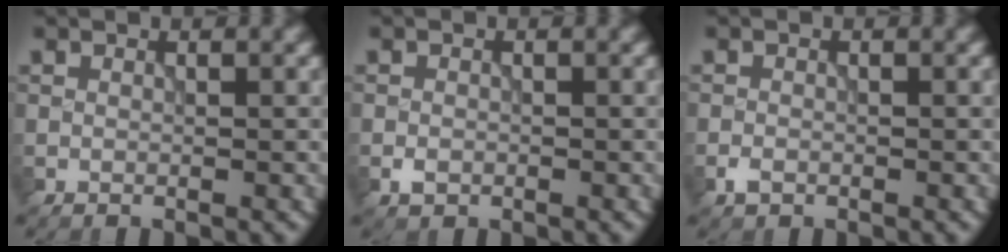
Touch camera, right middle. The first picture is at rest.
{"total": 1.1, "force": [-0.5, 0.9, 0.5], "torque": [-0.008, -0.002, -0.011]}
{"total": 1.0, "force": [-0.6, 0.7, 0.5], "torque": [-0.007, -0.001, -0.013]}